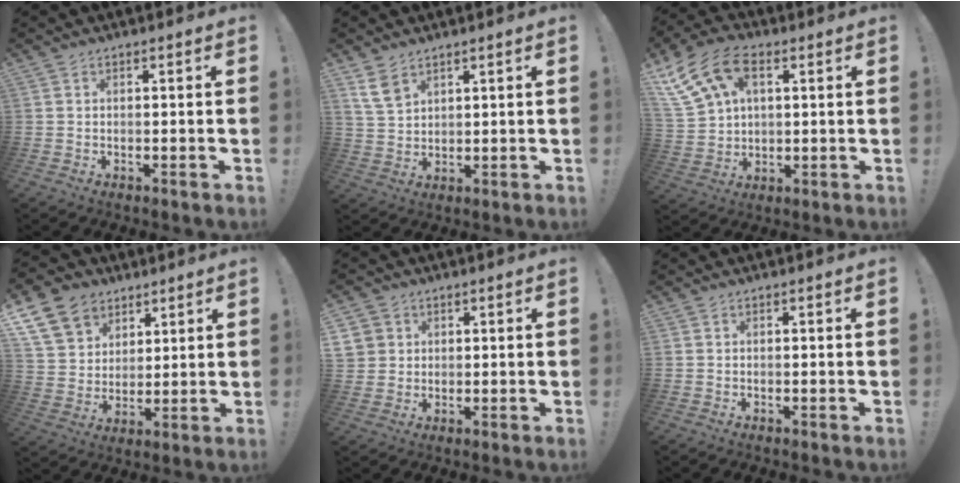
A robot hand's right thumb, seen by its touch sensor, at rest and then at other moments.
{"total": 7.4, "force": [4.6, 4.8, 3.2], "torque": [-0.059, -0.018, 0.095]}
{"total": 14.9, "force": [6.5, 10.0, 8.9], "torque": [-0.172, -0.023, 0.126]}
{"total": 14.7, "force": [7.7, 11.2, 5.5], "torque": [-0.090, -0.040, 0.157]}
{"total": 4.8, "force": [2.0, 4.4, 0.6], "torque": [-0.014, -0.007, 0.040]}
{"total": 0.0}